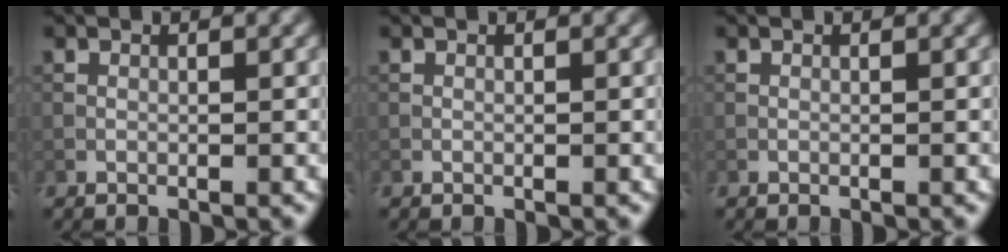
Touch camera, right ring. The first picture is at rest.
{"total": 0.0}
{"total": 0.0}